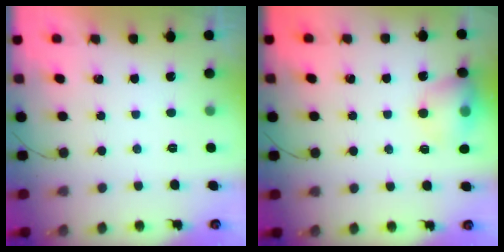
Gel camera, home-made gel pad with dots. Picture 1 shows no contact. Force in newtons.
{"total": 11.4, "press": 11.2, "slide": 1.8}